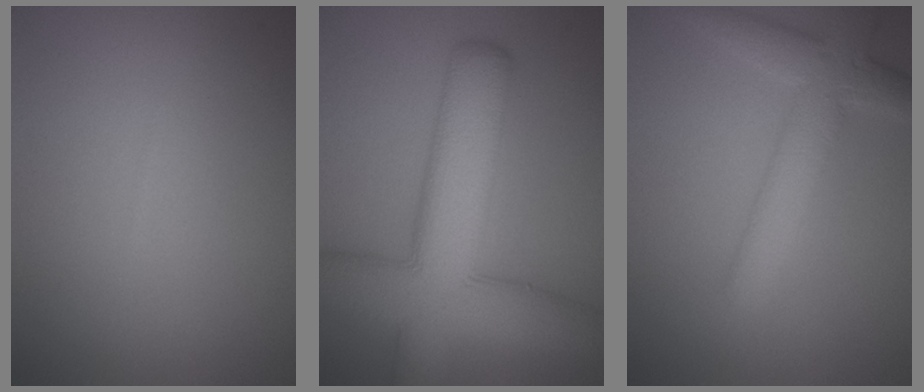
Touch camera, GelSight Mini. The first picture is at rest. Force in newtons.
{"total": 10.9, "press": 10.9, "slide": 0.6}
{"total": 4.5, "press": 4.5, "slide": 0.3}